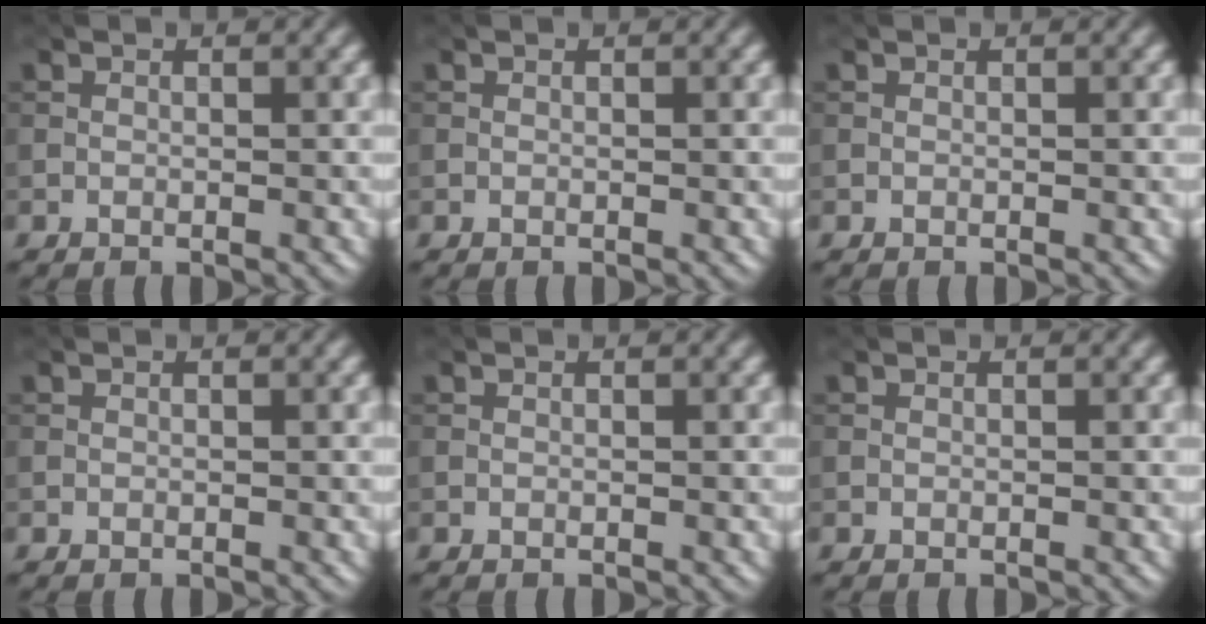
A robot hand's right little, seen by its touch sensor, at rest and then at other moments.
{"total": 0.0}
{"total": 0.0}
{"total": 0.0}
{"total": 0.0}
{"total": 0.0}